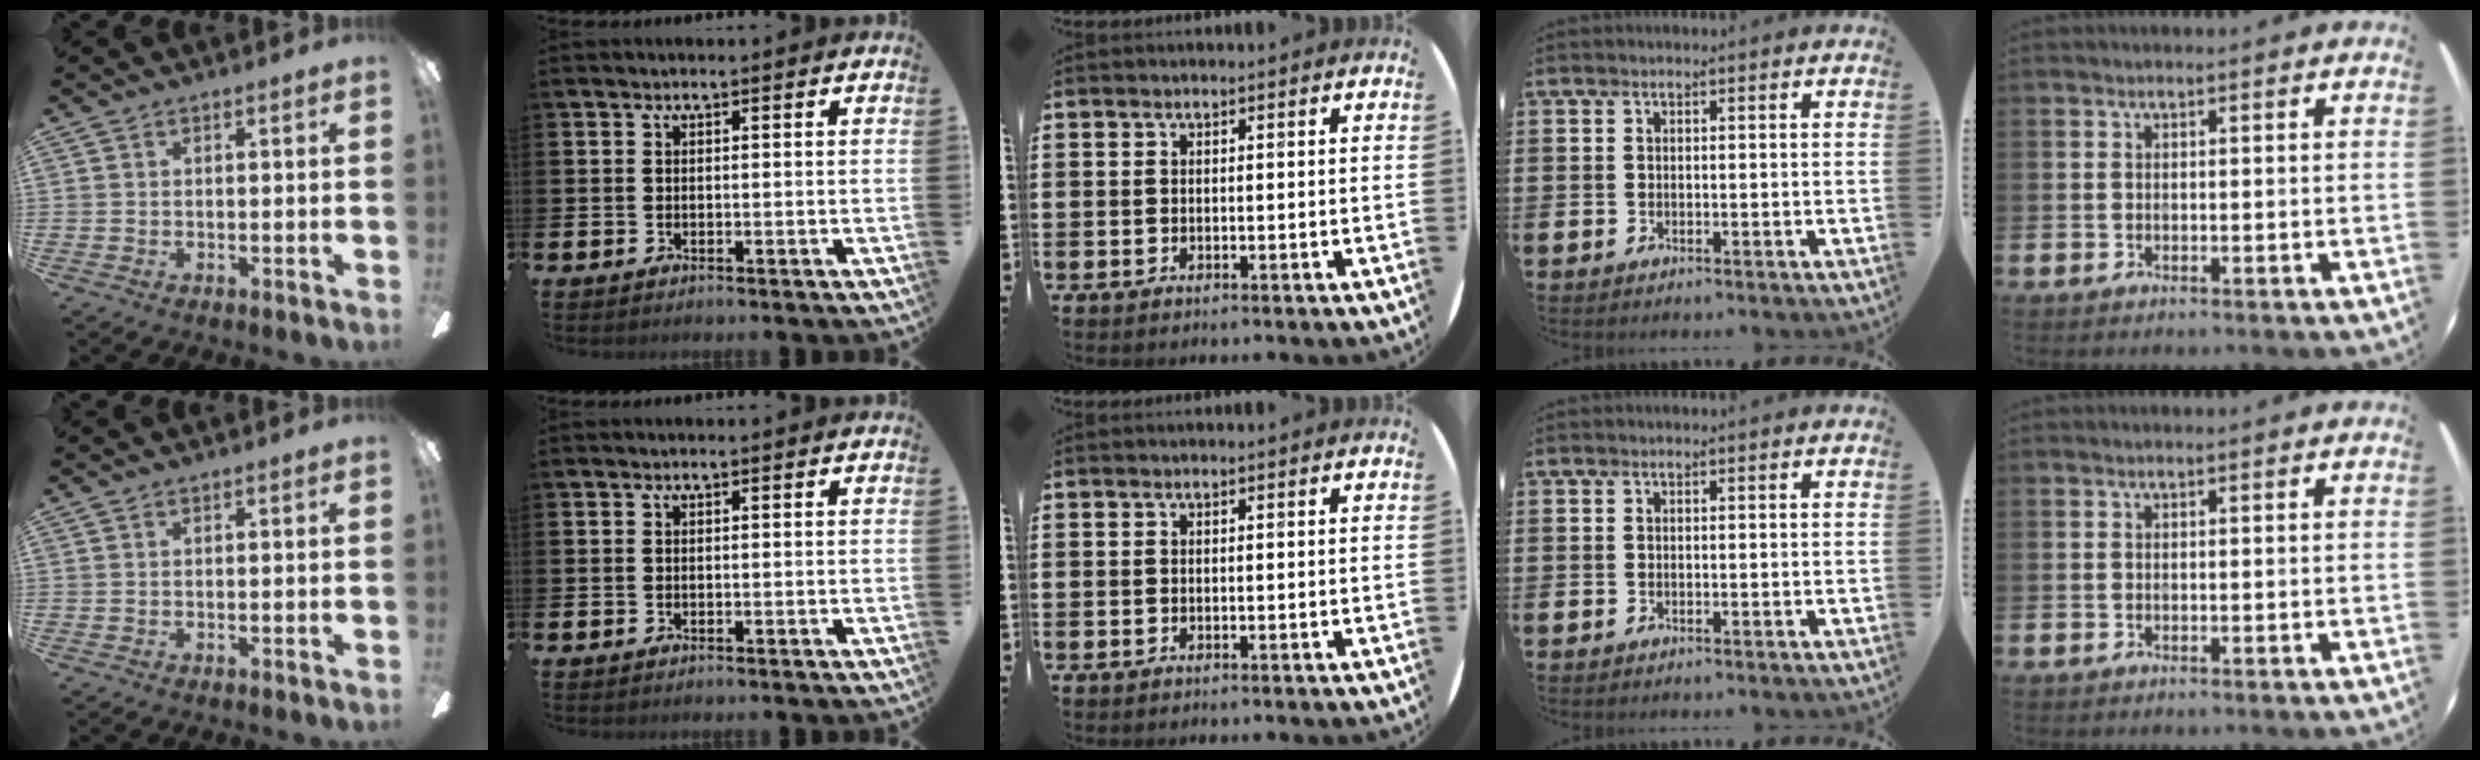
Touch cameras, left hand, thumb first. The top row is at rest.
{}